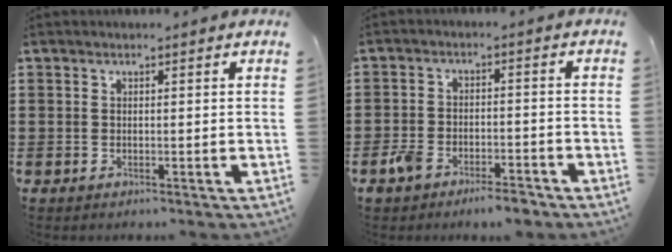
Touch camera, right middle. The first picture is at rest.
{"total": 5.0, "force": [-4.2, 1.5, 2.1], "torque": [-0.053, 0.005, -0.086]}